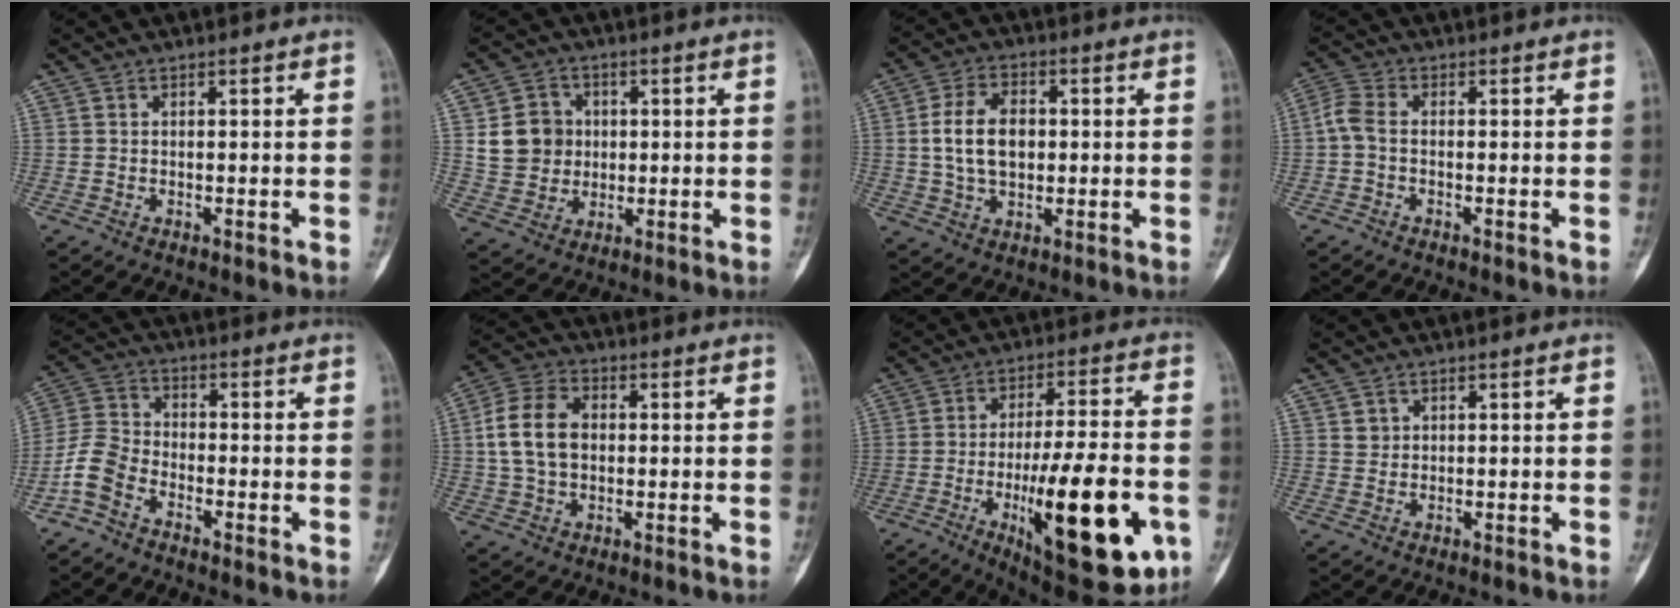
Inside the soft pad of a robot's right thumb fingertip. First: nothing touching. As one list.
[{"total": 9.1, "force": [1.2, 8.2, 3.6], "torque": [-0.034, 0.000, 0.026]}, {"total": 9.9, "force": [0.6, 6.5, 7.4], "torque": [-0.121, 0.009, 0.011]}, {"total": 3.7, "force": [-0.7, 2.2, 2.8], "torque": [-0.070, 0.010, -0.027]}, {"total": 6.9, "force": [-4.0, 4.3, 3.7], "torque": [-0.077, 0.022, -0.093]}, {"total": 10.5, "force": [0.7, 7.4, 7.4], "torque": [-0.135, 0.019, 0.009]}, {"total": 25.4, "force": [-7.7, 7.8, 22.9], "torque": [-0.321, 0.005, -0.098]}, {"total": 1.4, "force": [0.7, 1.2, 0.2], "torque": [0.008, -0.002, 0.010]}]